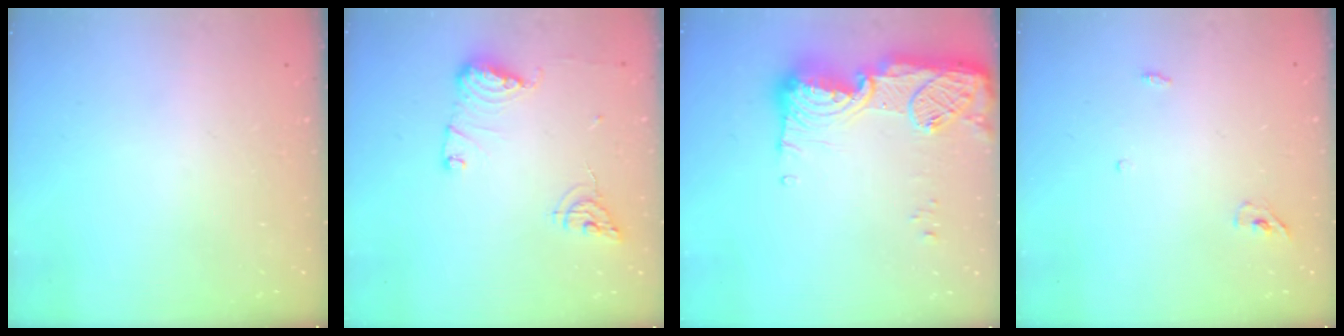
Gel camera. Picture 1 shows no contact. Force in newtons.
{"total": 10.1, "press": 10.1, "slide": 0.8}
{"total": 21.0, "press": 20.1, "slide": 6.1}
{"total": 3.6, "press": 3.4, "slide": 1.1}